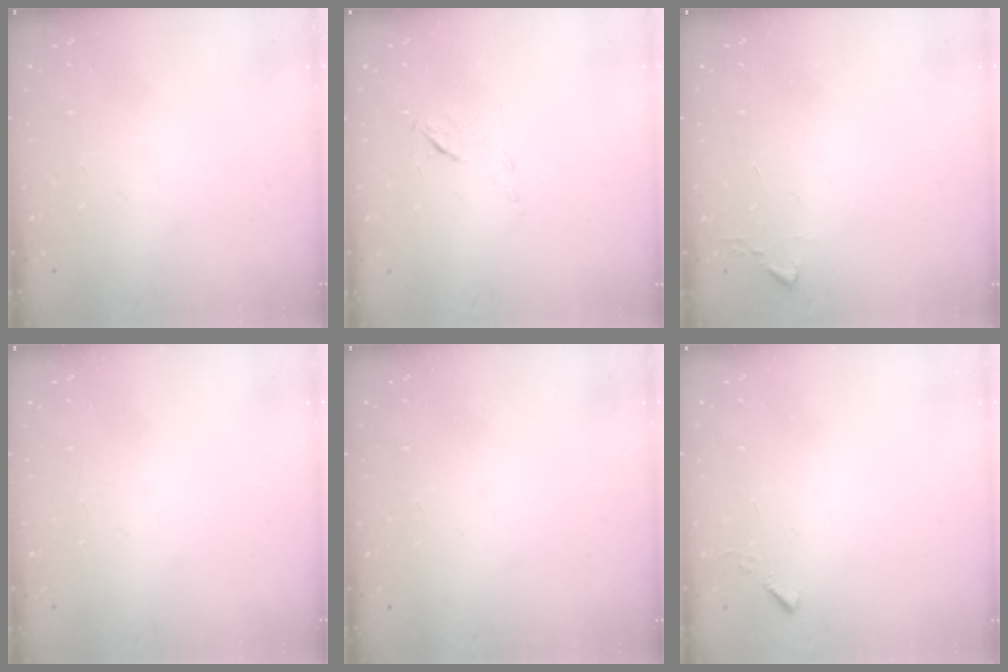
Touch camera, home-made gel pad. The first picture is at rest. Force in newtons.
{"total": 4.8, "press": 4.7, "slide": 1.0}
{"total": 2.4, "press": 2.4, "slide": 0.3}
{"total": 0.0}
{"total": 1.5, "press": 1.5, "slide": 0.1}
{"total": 4.0, "press": 3.9, "slide": 0.5}